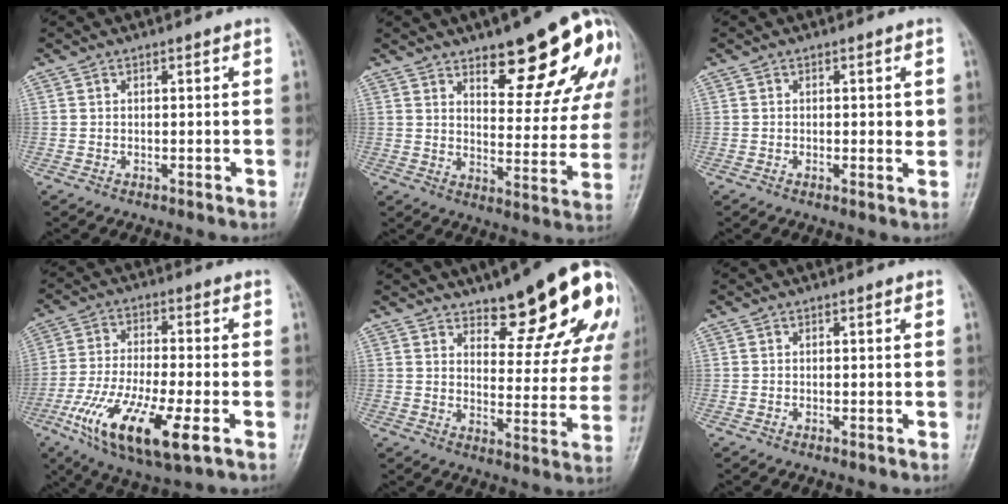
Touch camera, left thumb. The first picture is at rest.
{"total": 18.0, "force": [10.5, 6.4, 13.2], "torque": [-0.125, -0.060, 0.144]}
{"total": 2.3, "force": [0.2, 1.0, 2.1], "torque": [-0.020, -0.003, -0.001]}
{"total": 17.0, "force": [-6.8, 5.1, 14.7], "torque": [-0.299, -0.002, -0.115]}
{"total": 17.1, "force": [10.9, 5.8, 11.9], "torque": [-0.108, -0.073, 0.144]}
{"total": 0.6, "force": [-0.1, 0.3, 0.6], "torque": [-0.009, 0.001, -0.002]}